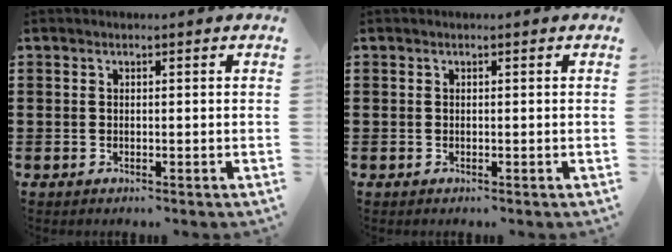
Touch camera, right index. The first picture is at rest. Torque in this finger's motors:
{"motor_torque": [-0.06, 0.06, 0.00, 0.00]}